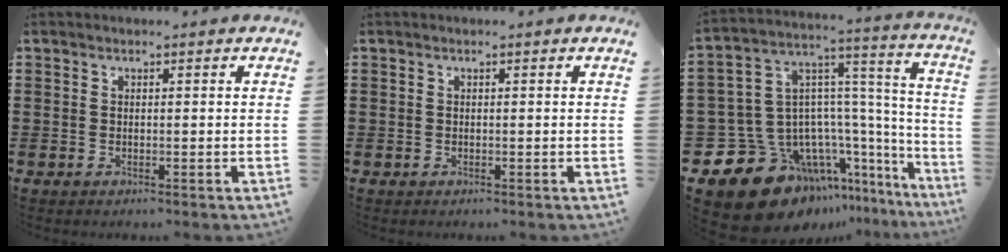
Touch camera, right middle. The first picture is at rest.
{"total": 0.0}
{"total": 17.3, "force": [-12.0, 9.8, 7.6], "torque": [-0.176, -0.013, -0.182]}